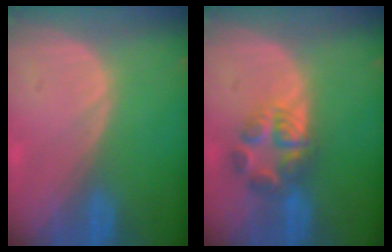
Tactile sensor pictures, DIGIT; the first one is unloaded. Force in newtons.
{"total": 5.6, "press": 5.5, "slide": 1.0}